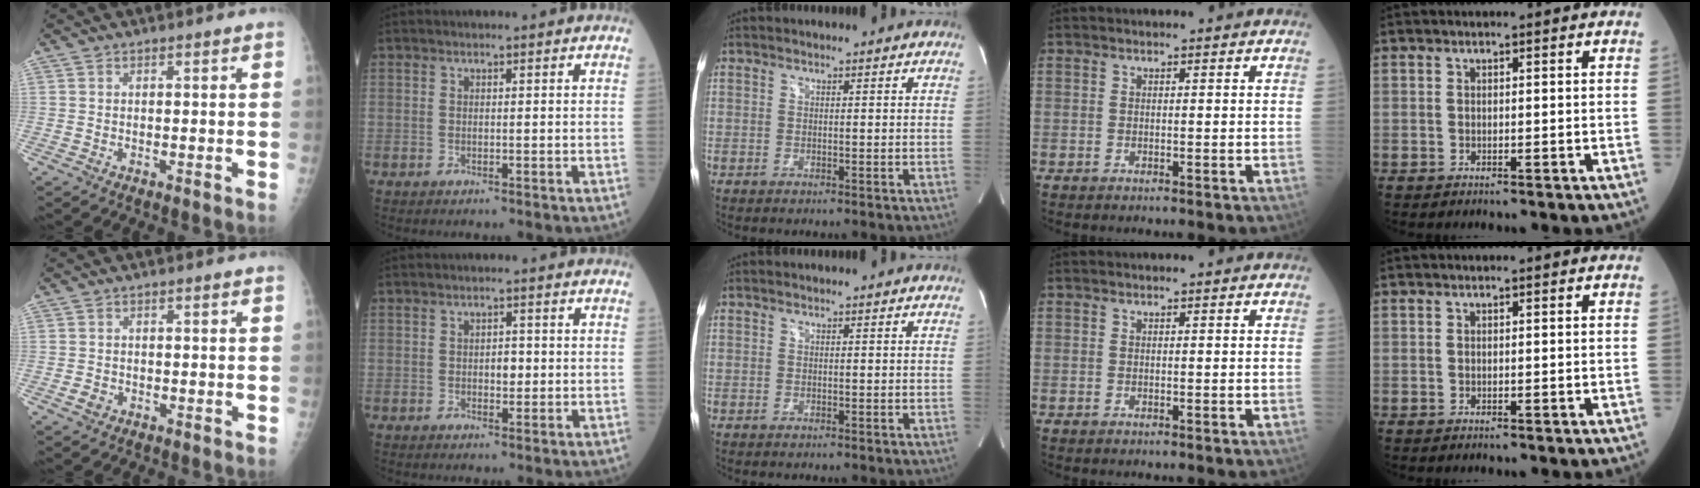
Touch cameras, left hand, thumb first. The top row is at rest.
{"thumb": {"total": 1.6, "force": [-0.8, 1.3, 0.6], "torque": [-0.007, 0.004, -0.013]}, "index": {"total": 2.0, "force": [-0.4, 1.1, 1.6], "torque": [-0.021, -0.002, -0.006]}}